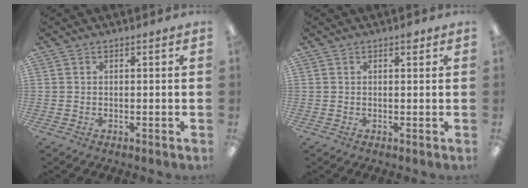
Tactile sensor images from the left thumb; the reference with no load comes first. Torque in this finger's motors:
{"motor_torque": [0.06, -0.19, 0.16, -0.26, 0.02]}